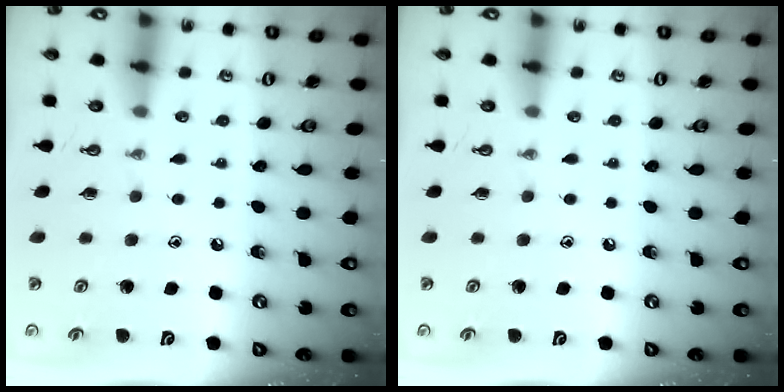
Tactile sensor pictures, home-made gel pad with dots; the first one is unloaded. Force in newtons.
{"total": 0.0}